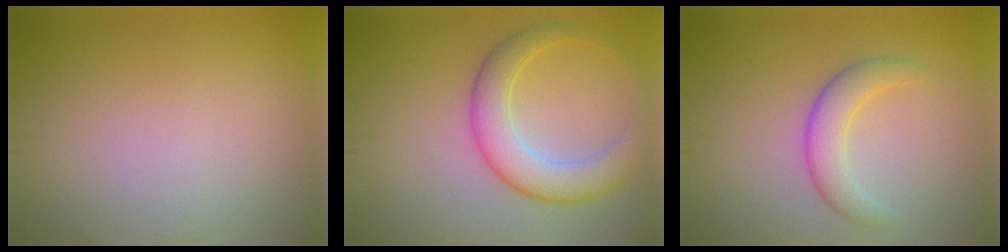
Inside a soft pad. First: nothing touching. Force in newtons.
{"total": 5.1, "press": 5.1, "slide": 0.1}
{"total": 3.0, "press": 3.0, "slide": 0.2}